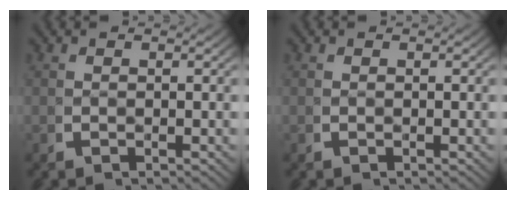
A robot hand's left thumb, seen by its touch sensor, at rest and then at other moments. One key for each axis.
{"total": 0.0}